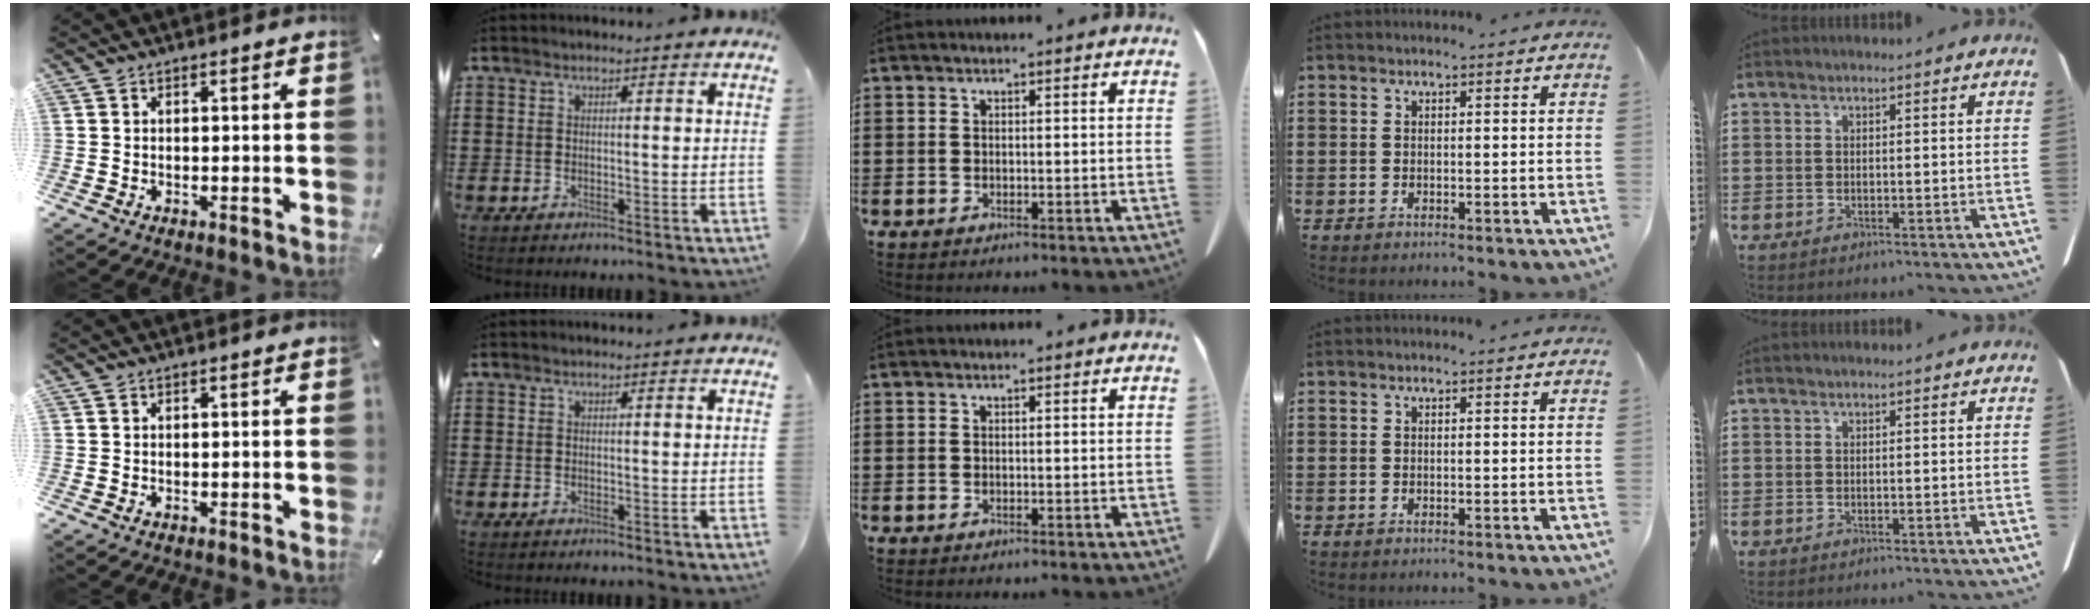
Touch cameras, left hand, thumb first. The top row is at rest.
{}